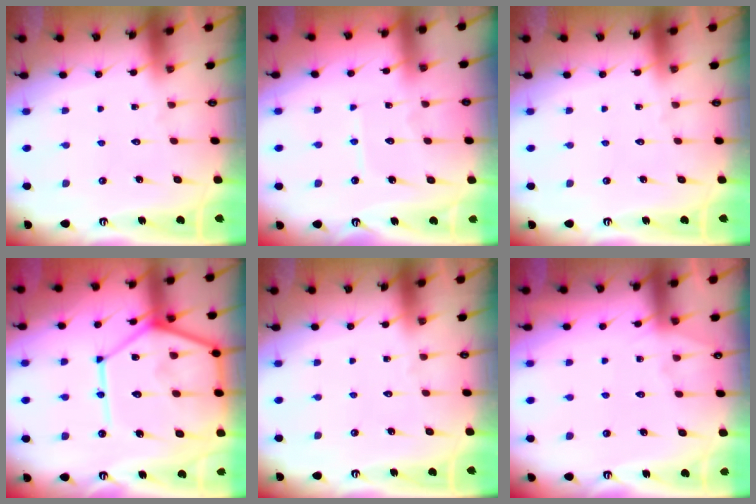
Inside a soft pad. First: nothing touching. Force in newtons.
{"total": 5.9, "press": 5.9, "slide": 0.6}
{"total": 0.0}
{"total": 20.6, "press": 20.5, "slide": 2.3}
{"total": 0.0}
{"total": 4.4, "press": 4.4, "slide": 0.6}